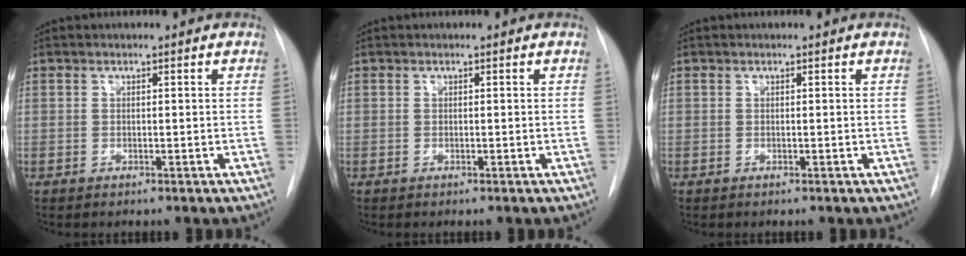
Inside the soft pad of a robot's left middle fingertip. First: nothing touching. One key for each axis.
{"total": 0.0}
{"total": 0.0}